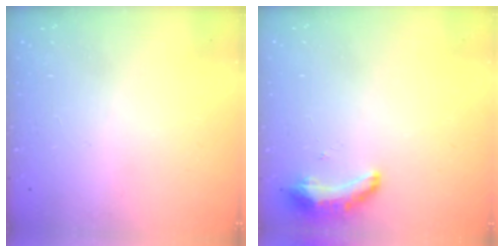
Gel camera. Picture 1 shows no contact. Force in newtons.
{"total": 8.8, "press": 8.7, "slide": 1.3}